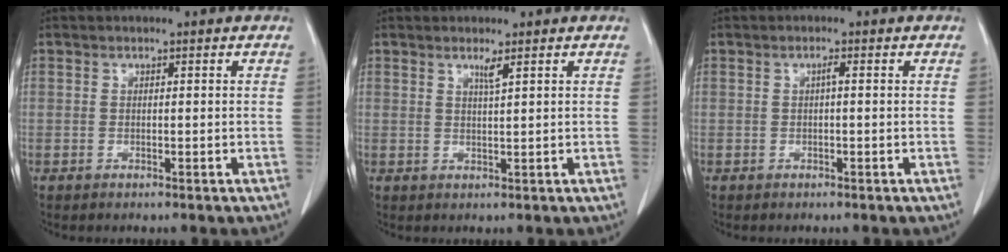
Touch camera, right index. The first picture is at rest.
{"total": 1.4, "force": [0.9, -0.3, 1.1], "torque": [-0.022, -0.007, 0.018]}
{"total": 0.8, "force": [0.1, 0.1, 0.8], "torque": [-0.014, 0.001, 0.000]}